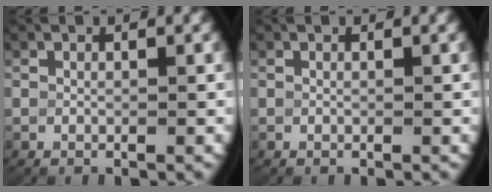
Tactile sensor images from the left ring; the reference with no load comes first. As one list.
[{"total": 0.7, "force": [0.0, -0.7, -0.3], "torque": [0.000, -0.010, 0.009]}]